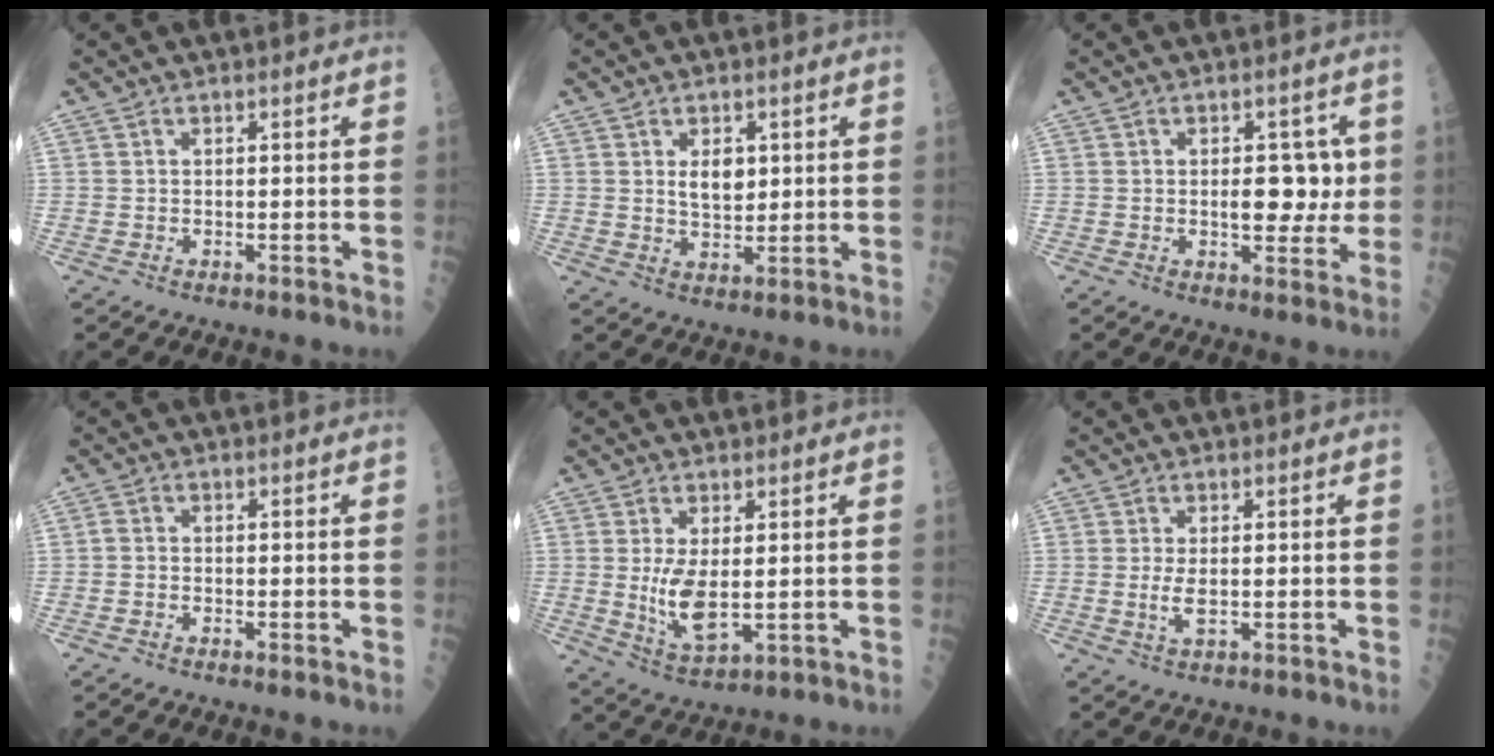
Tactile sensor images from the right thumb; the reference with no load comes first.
{"total": 4.7, "force": [1.2, 2.9, 3.5], "torque": [-0.041, -0.010, 0.024]}
{"total": 7.4, "force": [0.5, 4.2, 6.1], "torque": [-0.046, 0.000, 0.009]}
{"total": 1.3, "force": [-0.7, 0.6, 0.9], "torque": [-0.020, 0.004, -0.021]}
{"total": 7.3, "force": [0.3, 3.0, 6.6], "torque": [-0.130, -0.020, 0.019]}
{"total": 2.8, "force": [-0.2, 1.0, 2.6], "torque": [-0.057, -0.005, -0.002]}